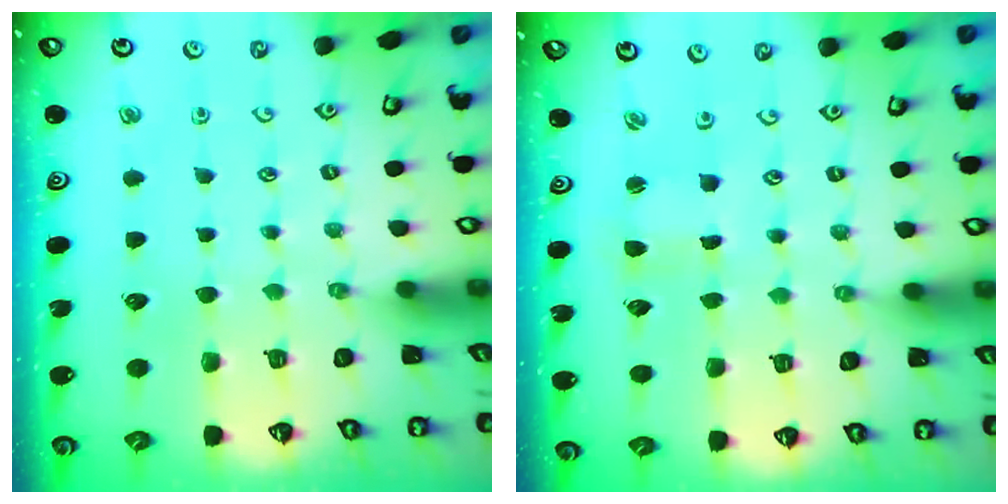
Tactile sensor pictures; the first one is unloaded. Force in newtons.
{"total": 0.9, "press": 0.9, "slide": 0.3}